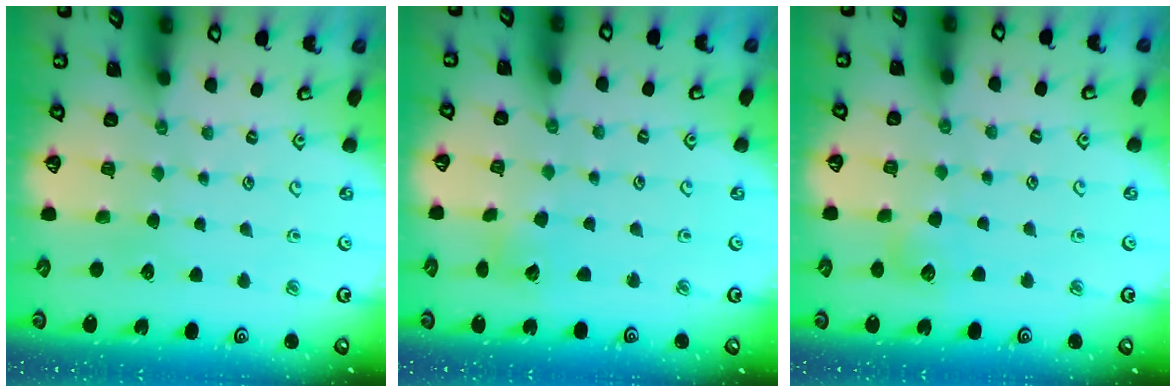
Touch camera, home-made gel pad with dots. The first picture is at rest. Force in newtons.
{"total": 6.5, "press": 6.5, "slide": 0.5}
{"total": 7.2, "press": 7.1, "slide": 0.8}